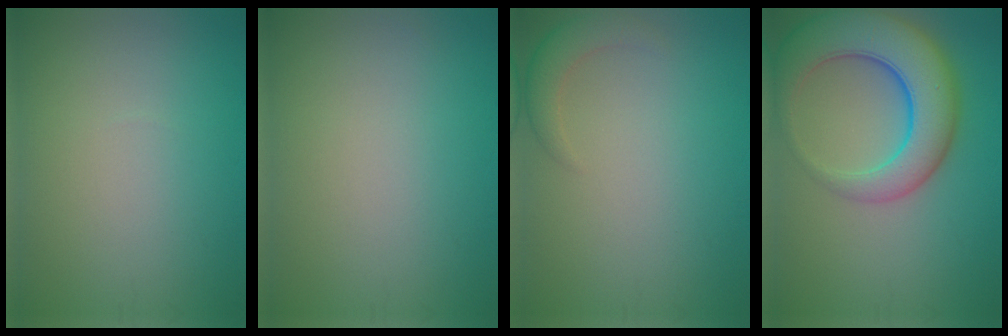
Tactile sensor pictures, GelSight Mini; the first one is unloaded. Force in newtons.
{"total": 0.0}
{"total": 2.2, "press": 2.2, "slide": 0.2}
{"total": 9.1, "press": 9.1, "slide": 0.6}